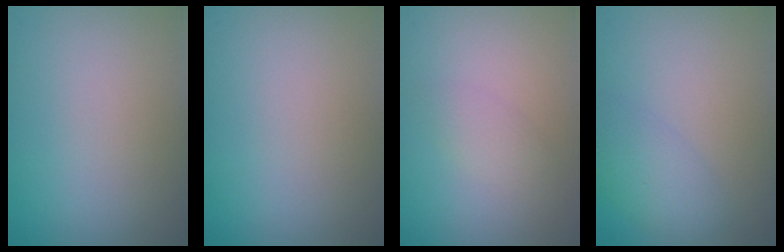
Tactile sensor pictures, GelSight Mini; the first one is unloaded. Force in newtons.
{"total": 0.0}
{"total": 1.3, "press": 1.3, "slide": 0.1}
{"total": 2.5, "press": 2.5, "slide": 0.1}